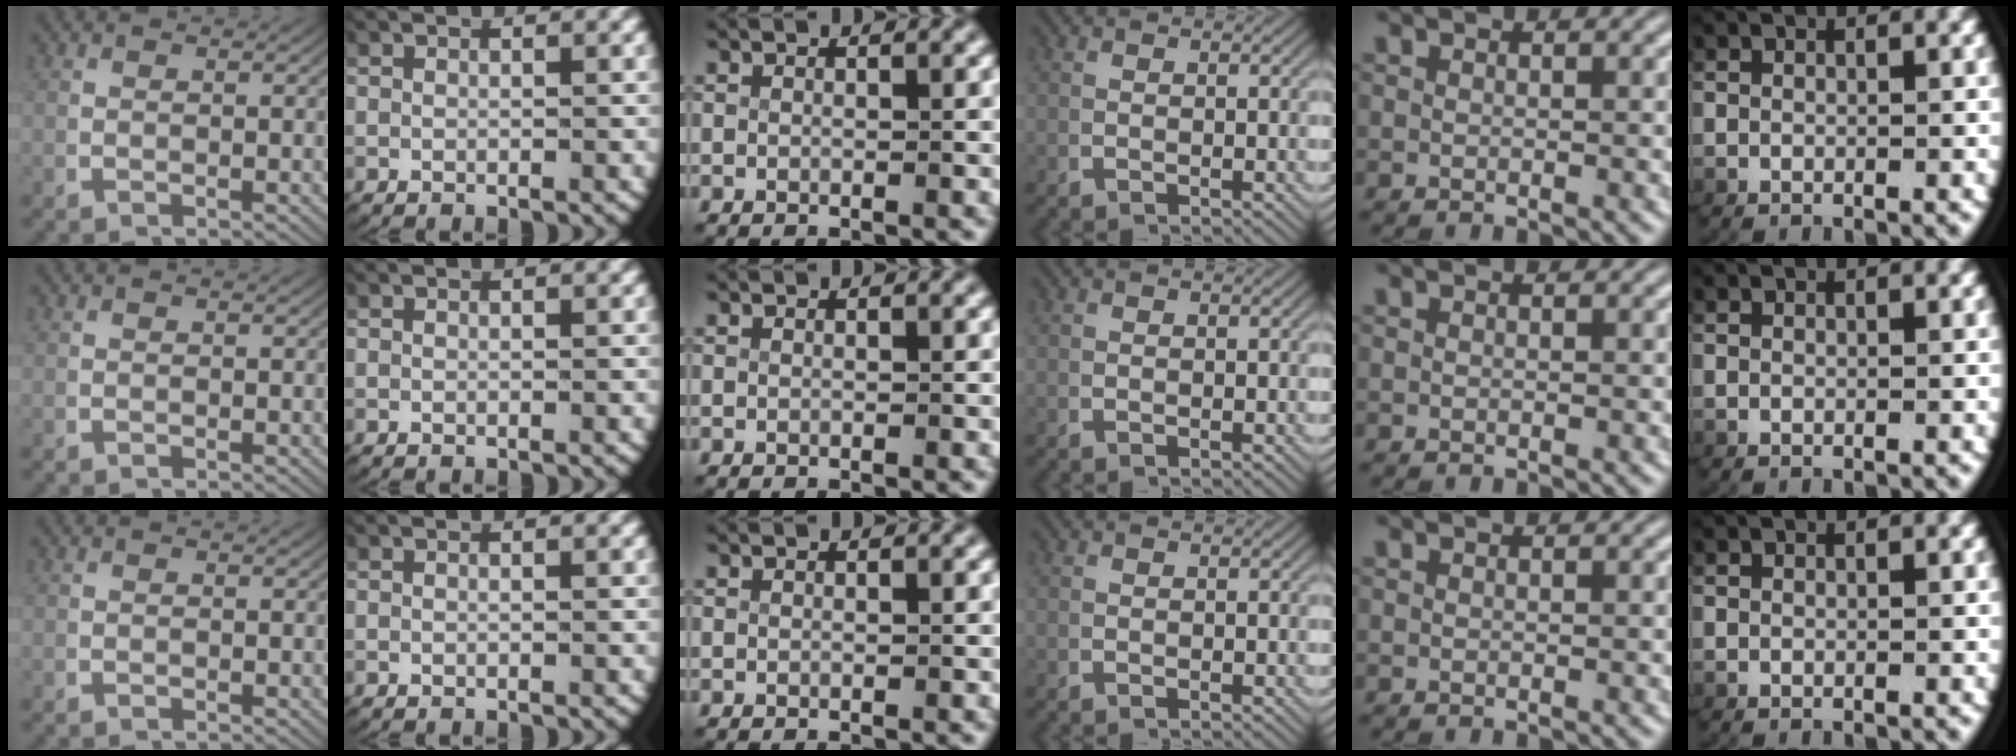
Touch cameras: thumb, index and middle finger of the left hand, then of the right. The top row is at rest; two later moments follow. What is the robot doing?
{"motion": "lift_and_place", "object": "paper towel"}